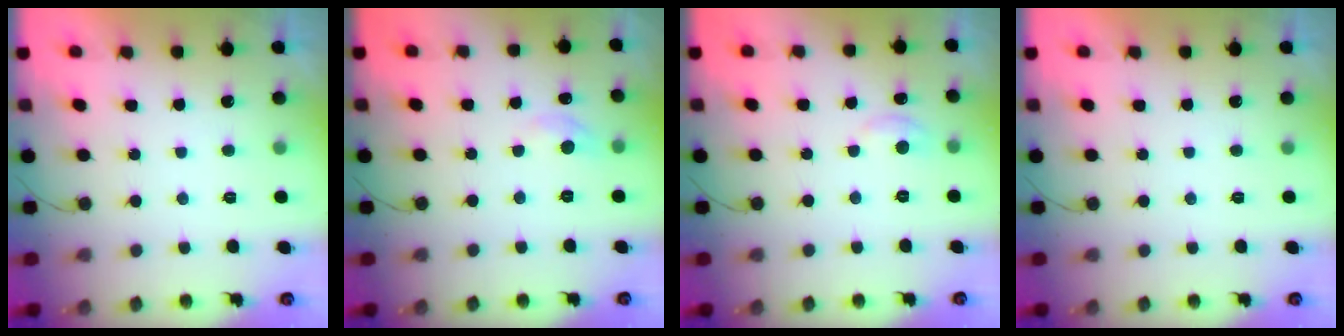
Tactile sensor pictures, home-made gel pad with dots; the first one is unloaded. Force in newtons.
{"total": 6.3, "press": 6.3, "slide": 0.9}
{"total": 3.4, "press": 3.4, "slide": 0.4}
{"total": 0.0}